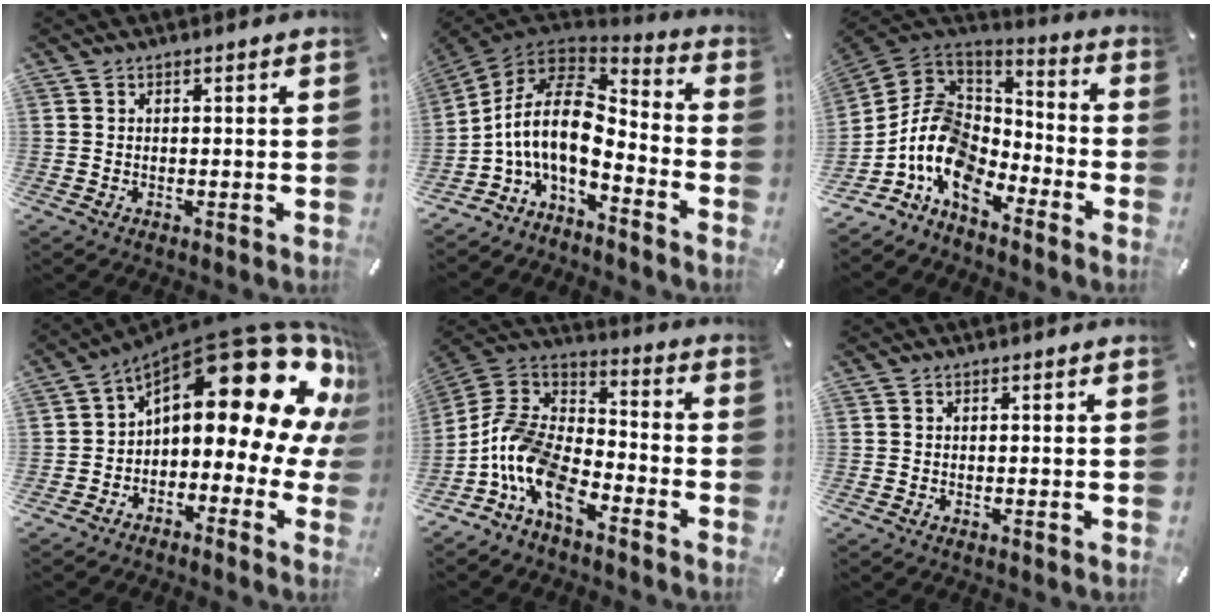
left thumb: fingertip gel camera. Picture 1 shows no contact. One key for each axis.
{"total": 14.8, "fx": -2.3, "fy": 8.3, "fz": 12.0, "tx": -0.271, "ty": -0.006, "tz": -0.043}
{"total": 13.6, "fx": -7.4, "fy": 9.2, "fz": 6.7, "tx": -0.167, "ty": 0.020, "tz": -0.143}
{"total": 25.6, "fx": 11.2, "fy": 11.4, "fz": 19.9, "tx": -0.281, "ty": -0.092, "tz": 0.193}
{"total": 13.6, "fx": -8.8, "fy": 7.1, "fz": 7.6, "tx": -0.174, "ty": 0.020, "tz": -0.174}
{"total": 0.0}